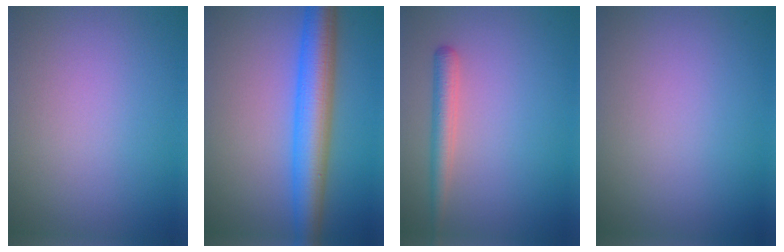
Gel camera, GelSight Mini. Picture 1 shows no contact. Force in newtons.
{"total": 6.7, "press": 6.7, "slide": 0.0}
{"total": 2.2, "press": 2.2, "slide": 0.1}
{"total": 0.0}